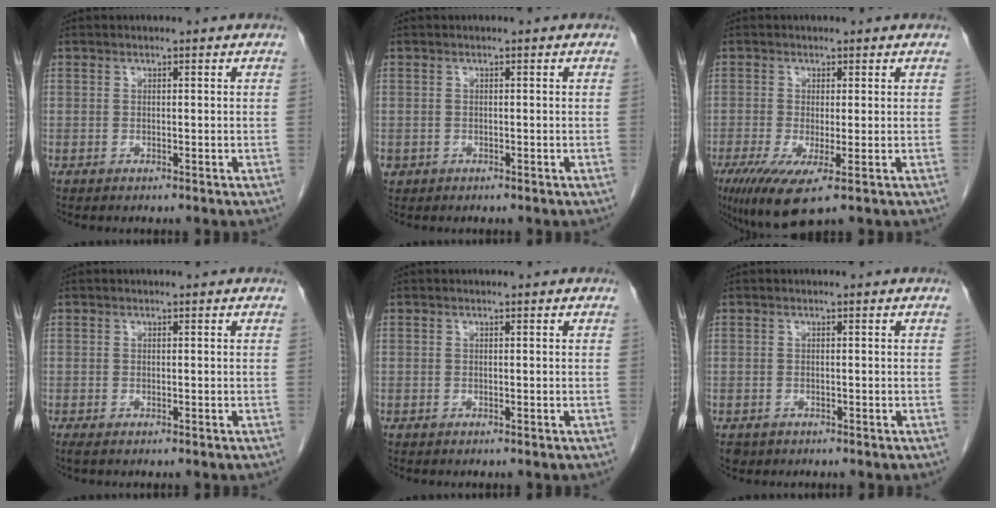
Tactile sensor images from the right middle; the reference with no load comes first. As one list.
[{"total": 1.0, "force": [-0.4, 0.9, 0.2], "torque": [-0.007, 0.004, -0.002]}, {"total": 7.1, "force": [-3.2, 1.3, 6.3], "torque": [-0.107, -0.021, -0.050]}, {"total": 0.9, "force": [-0.6, 0.3, 0.6], "torque": [-0.006, -0.003, -0.006]}, {"total": 0.0}, {"total": 1.7, "force": [-1.1, 1.2, 0.4], "torque": [-0.012, -0.001, -0.015]}]